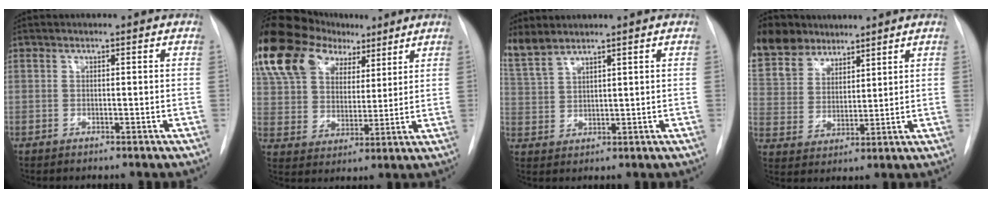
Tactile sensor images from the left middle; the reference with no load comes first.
{"total": 25.2, "force": [15.5, 15.5, 12.4], "torque": [-0.309, 0.086, 0.282]}
{"total": 5.3, "force": [4.9, 1.0, 1.7], "torque": [-0.052, 0.011, 0.115]}
{"total": 14.8, "force": [11.7, 8.1, 4.3], "torque": [-0.108, 0.039, 0.229]}